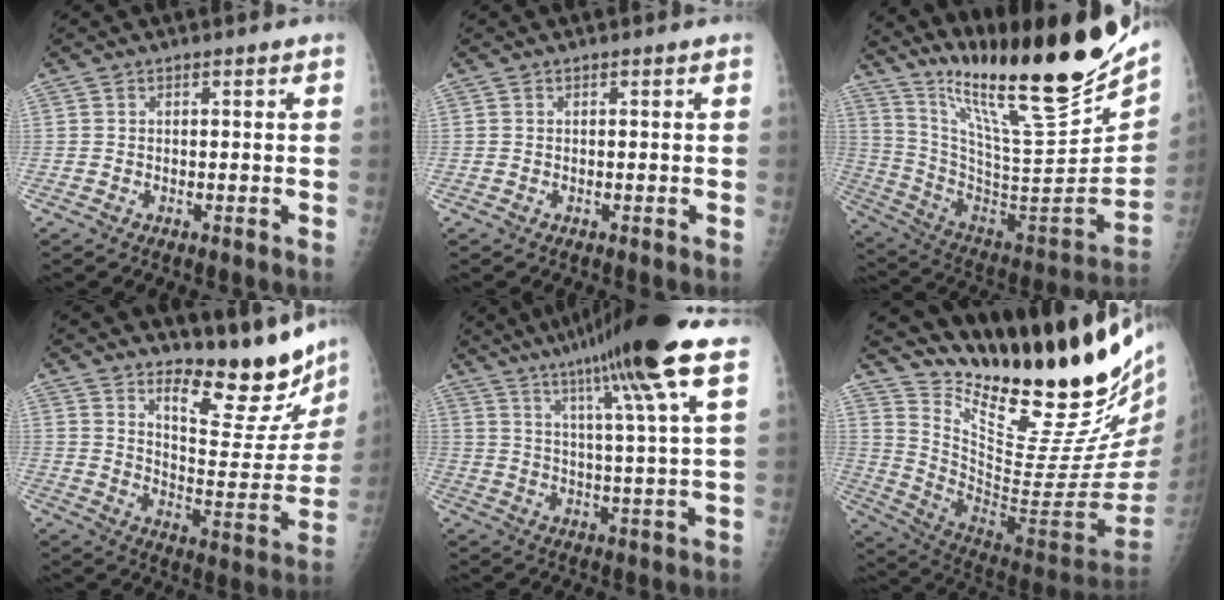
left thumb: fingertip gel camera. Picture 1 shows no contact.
{"total": 0.0}
{"total": 30.0, "force": [23.5, 3.5, 18.2], "torque": [-0.275, -0.141, 0.386]}
{"total": 16.6, "force": [14.1, 4.1, 7.6], "torque": [-0.064, -0.136, 0.203]}
{"total": 19.7, "force": [12.5, -0.1, 15.3], "torque": [-0.228, -0.034, 0.184]}
{"total": 31.4, "force": [24.2, 6.2, 18.9], "torque": [-0.271, -0.168, 0.372]}